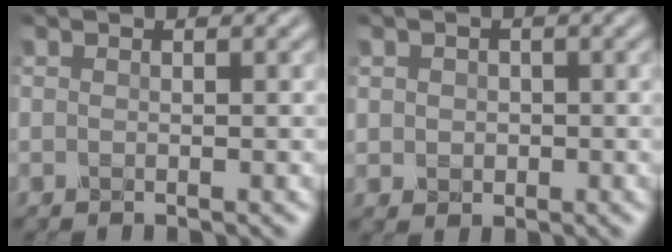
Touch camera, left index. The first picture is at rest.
{"total": 1.3, "force": [0.2, 1.3, 0.3], "torque": [0.001, -0.001, 0.000]}